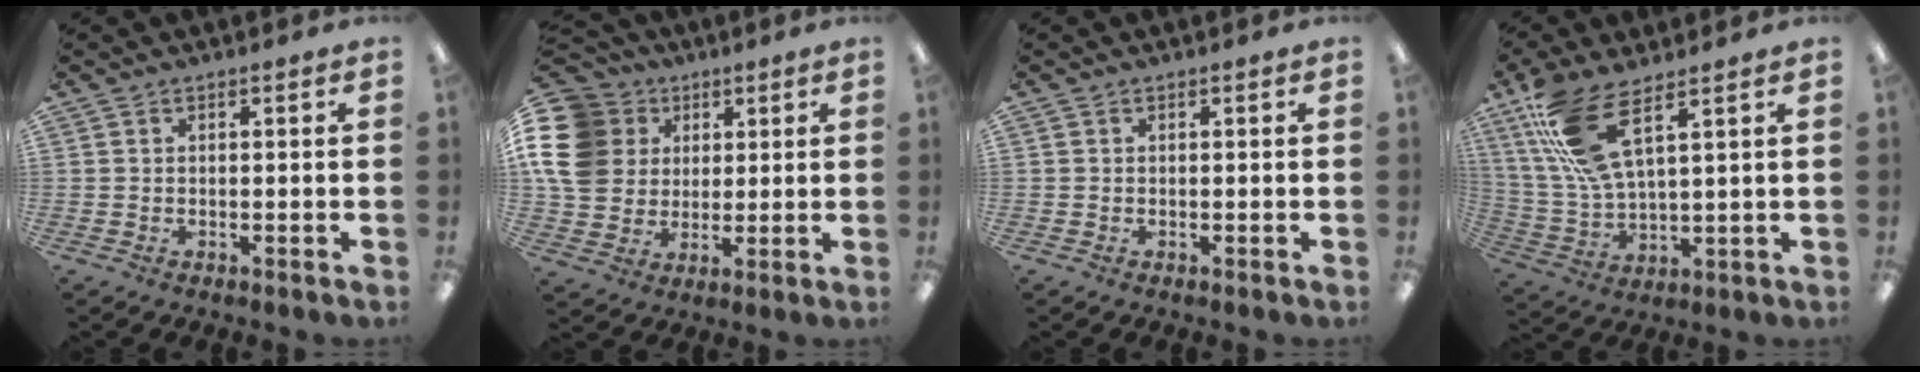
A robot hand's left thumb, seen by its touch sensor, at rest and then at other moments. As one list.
[{"total": 16.7, "force": [4.6, 14.2, 7.7], "torque": [-0.178, -0.005, 0.092]}, {"total": 0.0}, {"total": 13.3, "force": [8.1, 4.1, 9.7], "torque": [-0.216, -0.029, 0.148]}]